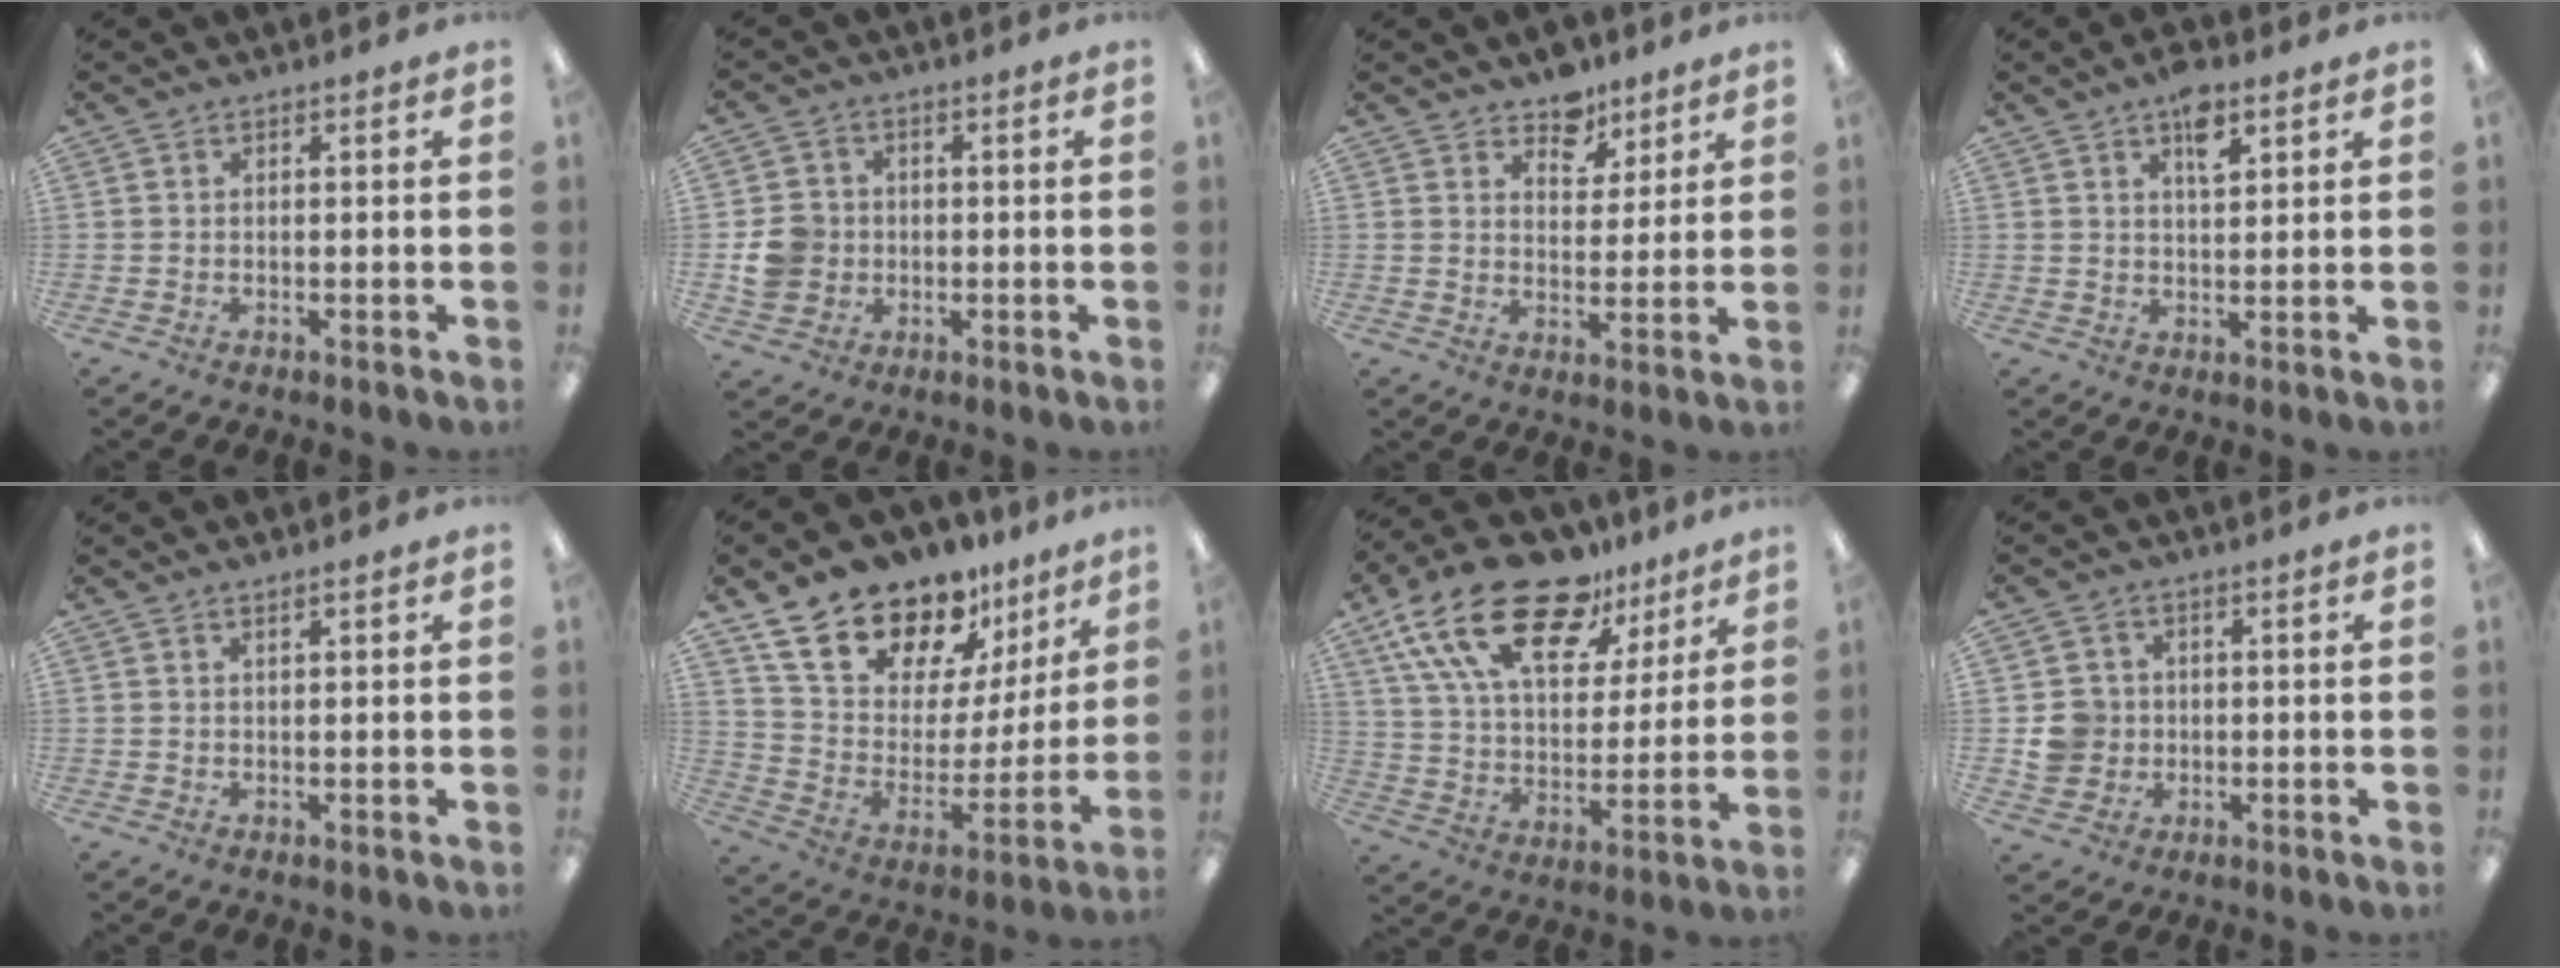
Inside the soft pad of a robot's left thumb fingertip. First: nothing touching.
{"total": 7.1, "force": [-0.5, 6.7, 2.5], "torque": [-0.051, 0.014, -0.008]}
{"total": 7.4, "force": [5.9, 4.4, 1.3], "torque": [-0.013, -0.039, 0.106]}
{"total": 6.1, "force": [3.7, 2.7, 4.0], "torque": [-0.055, -0.011, 0.061]}
{"total": 0.8, "force": [0.7, 0.1, 0.3], "torque": [-0.006, 0.000, 0.013]}
{"total": 18.5, "force": [14.8, 9.2, 6.2], "torque": [-0.119, -0.110, 0.268]}
{"total": 22.8, "force": [15.0, 10.6, 13.6], "torque": [-0.257, -0.077, 0.265]}
{"total": 6.4, "force": [-0.1, 6.2, 1.7], "torque": [-0.025, 0.009, -0.001]}